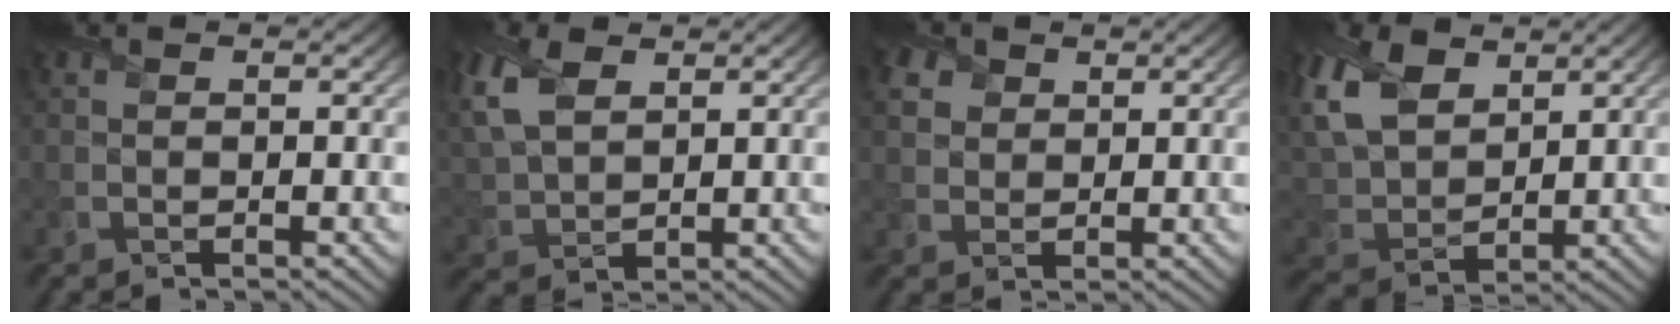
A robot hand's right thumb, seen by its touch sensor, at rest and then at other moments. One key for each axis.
{"total": 9.3, "fx": 4.3, "fy": 5.4, "fz": 6.3, "tx": -0.194, "ty": 0.017, "tz": 0.092}
{"total": 3.6, "fx": 1.9, "fy": 2.7, "fz": 1.5, "tx": -0.051, "ty": 0.005, "tz": 0.037}
{"total": 10.6, "fx": 5.6, "fy": 6.5, "fz": 6.3, "tx": -0.191, "ty": 0.019, "tz": 0.111}